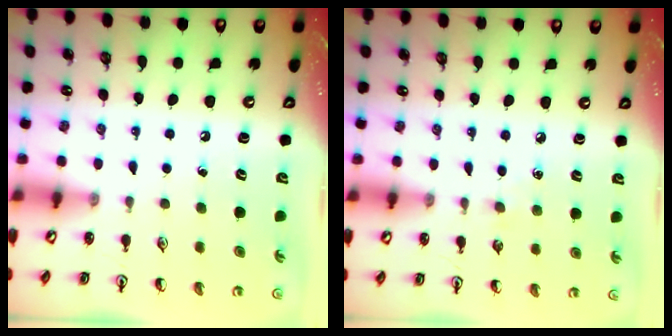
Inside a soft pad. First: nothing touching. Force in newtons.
{"total": 3.9, "press": 3.9, "slide": 0.6}